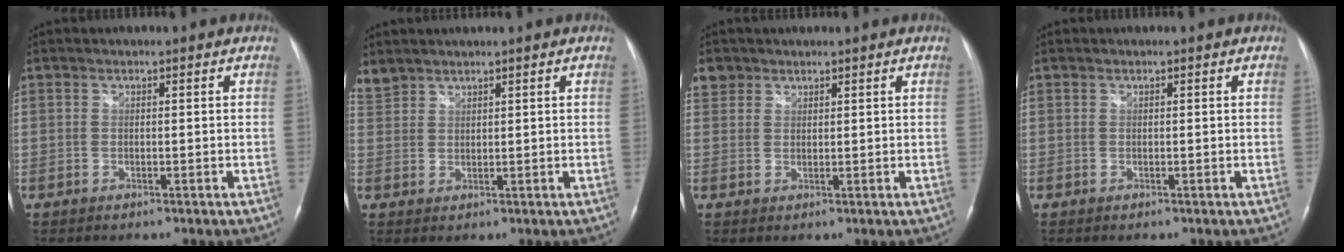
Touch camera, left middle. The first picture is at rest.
{"total": 2.8, "force": [2.6, 0.8, -0.1], "torque": [-0.006, 0.015, 0.058]}
{"total": 2.8, "force": [1.9, 2.0, 0.0], "torque": [0.003, 0.010, 0.035]}
{"total": 0.0}